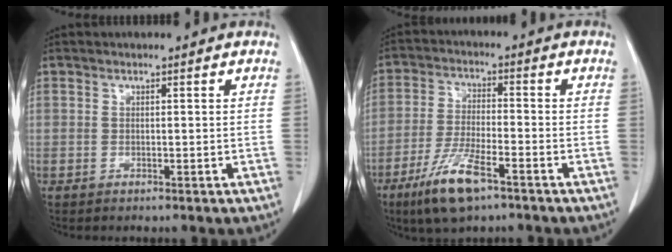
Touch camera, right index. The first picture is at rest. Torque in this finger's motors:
{"motor_torque": [1.01, -0.75, 0.18, 0.15]}